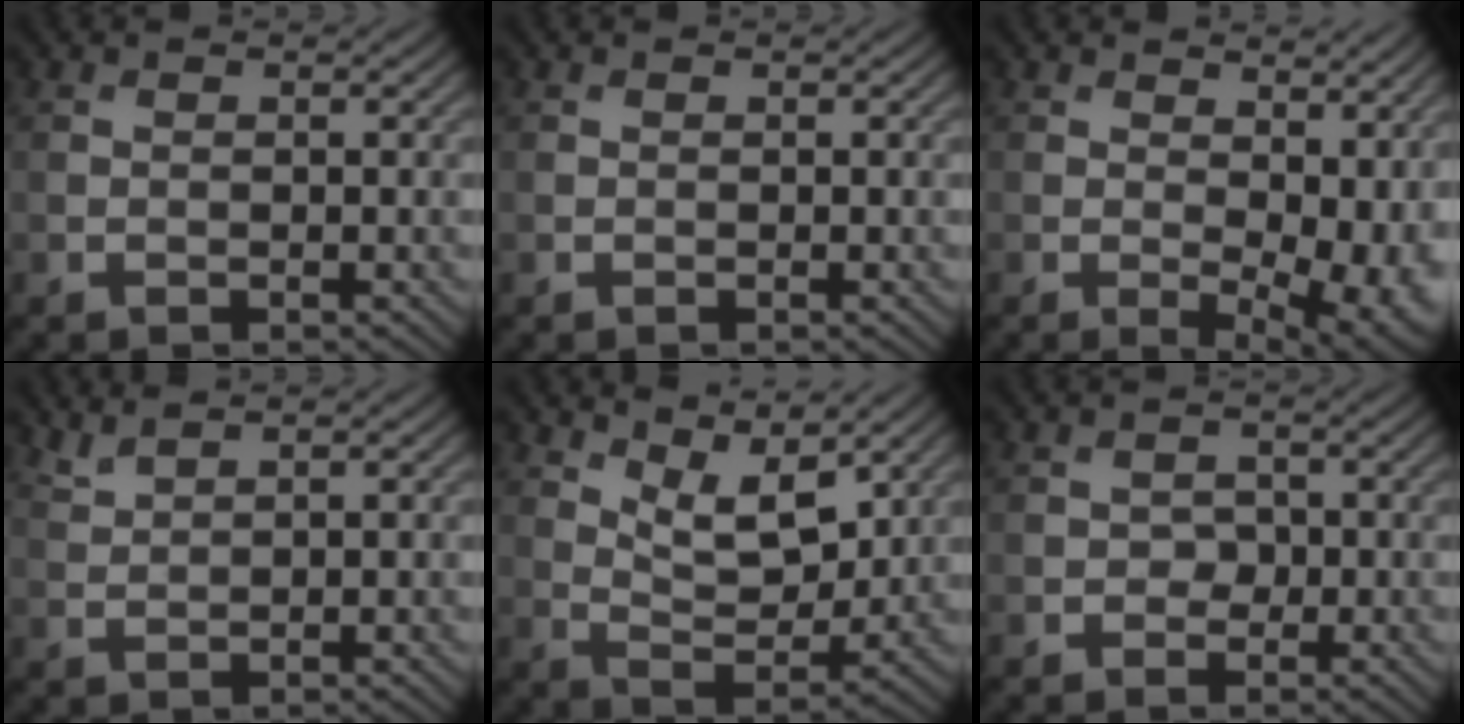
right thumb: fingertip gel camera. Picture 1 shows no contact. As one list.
[{"total": 0.0}, {"total": 9.9, "force": [0.8, 5.6, 8.1], "torque": [-0.105, -0.017, 0.036]}, {"total": 1.8, "force": [1.6, 0.3, 0.8], "torque": [-0.024, 0.005, 0.040]}, {"total": 7.3, "force": [4.7, 3.0, 4.7], "torque": [-0.098, -0.009, 0.086]}, {"total": 1.5, "force": [-0.4, 1.4, 0.6], "torque": [-0.004, -0.003, -0.009]}]